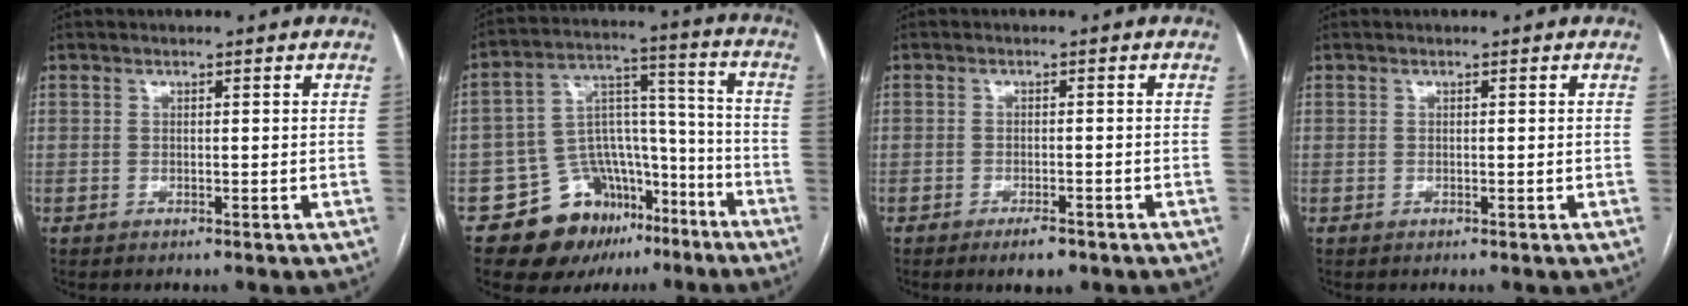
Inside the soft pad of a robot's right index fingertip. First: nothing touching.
{"total": 14.8, "force": [-9.4, 9.7, 6.0], "torque": [-0.084, 0.072, -0.141]}
{"total": 3.2, "force": [-2.2, 1.0, 2.0], "torque": [-0.035, -0.002, -0.030]}
{"total": 0.0}